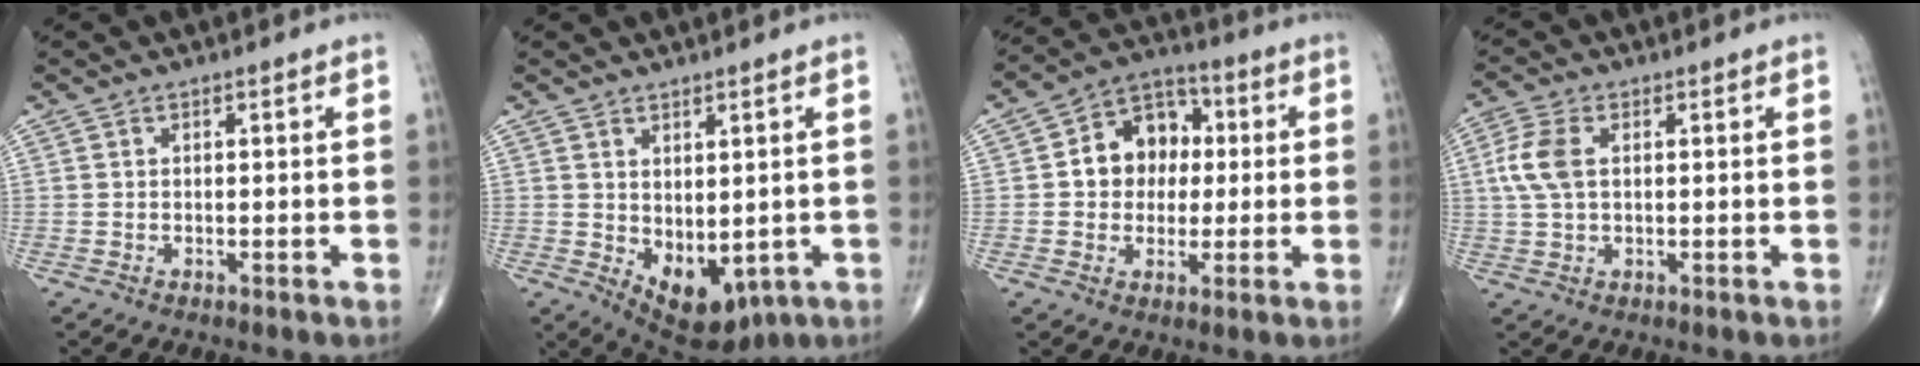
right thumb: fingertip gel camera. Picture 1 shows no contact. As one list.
[{"total": 9.5, "force": [-1.5, 5.3, 7.6], "torque": [-0.087, -0.008, 0.005]}, {"total": 11.2, "force": [1.0, 9.0, 6.6], "torque": [-0.053, 0.022, 0.007]}, {"total": 6.4, "force": [1.1, 3.7, 5.1], "torque": [-0.127, 0.011, 0.019]}]